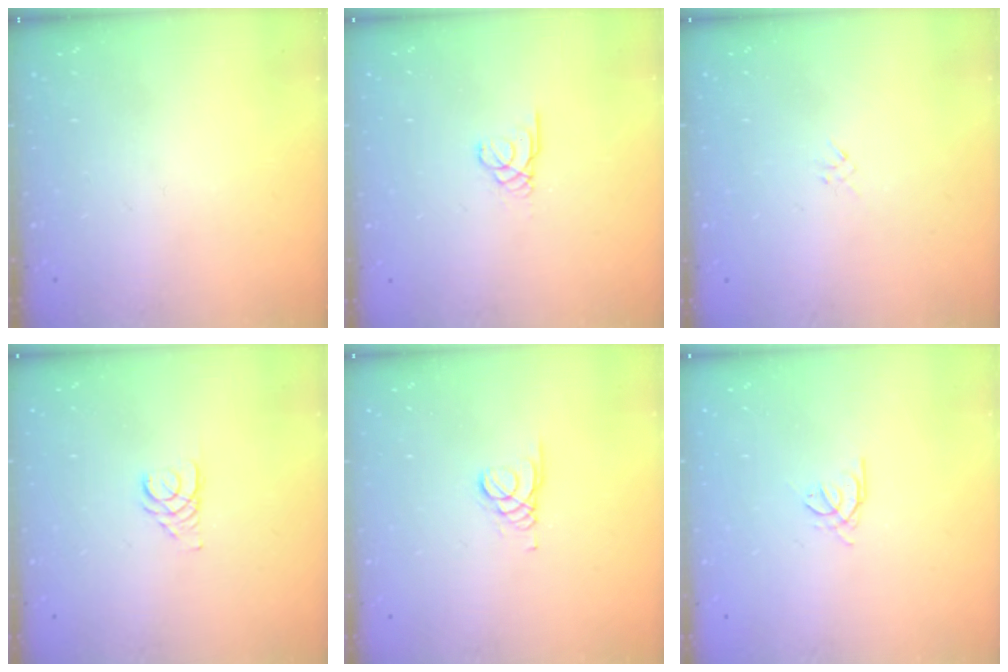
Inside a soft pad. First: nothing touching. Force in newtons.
{"total": 1.7, "press": 1.7, "slide": 0.2}
{"total": 1.3, "press": 1.2, "slide": 0.5}
{"total": 2.9, "press": 2.9, "slide": 0.3}
{"total": 1.4, "press": 1.4, "slide": 0.2}
{"total": 1.4, "press": 1.3, "slide": 0.3}